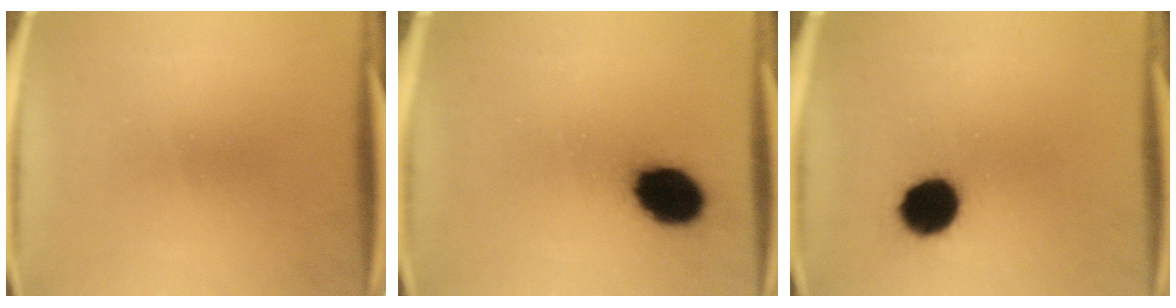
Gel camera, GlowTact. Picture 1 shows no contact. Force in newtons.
{"total": 12.5}
{"total": 11.4}